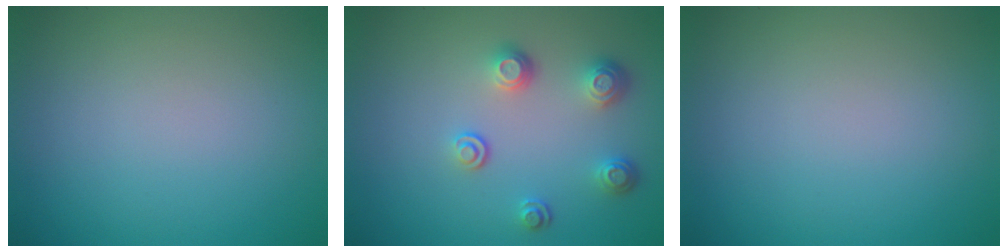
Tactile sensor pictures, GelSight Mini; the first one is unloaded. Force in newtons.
{"total": 3.2, "press": 2.5, "slide": 1.9}
{"total": 0.0}